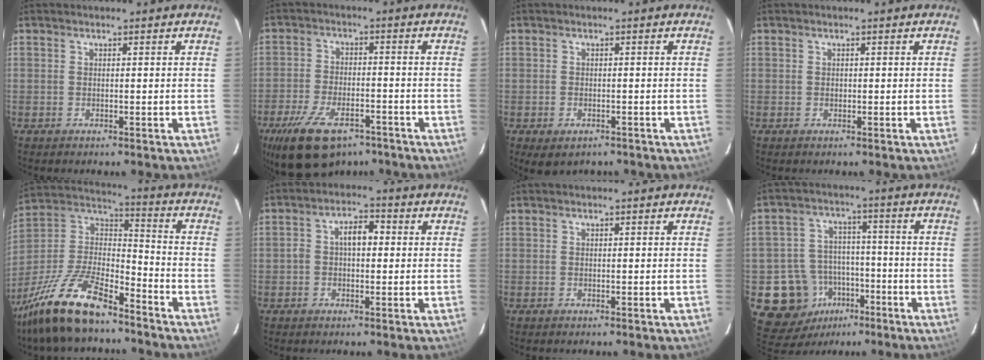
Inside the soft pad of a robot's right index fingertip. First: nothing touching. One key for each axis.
{"total": 16.2, "fx": -10.5, "fy": 7.9, "fz": 9.5, "tx": -0.211, "ty": -0.024, "tz": -0.178}
{"total": 3.5, "fx": -1.9, "fy": 2.4, "fz": 1.8, "tx": -0.035, "ty": -0.013, "tz": -0.022}
{"total": 0.6, "fx": 0.0, "fy": 0.6, "fz": 0.2, "tx": -0.001, "ty": 0.000, "tz": 0.000}
{"total": 19.6, "fx": -14.1, "fy": 6.6, "fz": 11.9, "tx": -0.260, "ty": -0.006, "tz": -0.259}
{"total": 4.9, "fx": 0.1, "fy": 3.0, "fz": 3.8, "tx": -0.067, "ty": 0.018, "tz": 0.001}
{"total": 0.0}
{"total": 12.4, "fx": -5.4, "fy": 10.6, "fz": 3.3, "tx": -0.091, "ty": 0.029, "tz": -0.066}